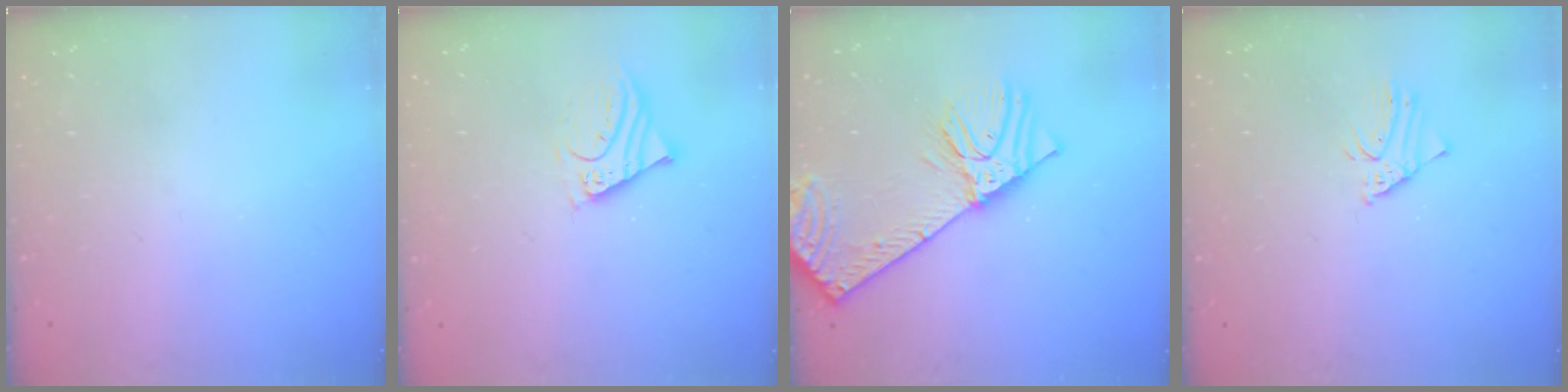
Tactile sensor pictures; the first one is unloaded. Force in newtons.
{"total": 4.4, "press": 4.4, "slide": 0.3}
{"total": 14.4, "press": 14.1, "slide": 3.0}
{"total": 2.2, "press": 2.2, "slide": 0.1}